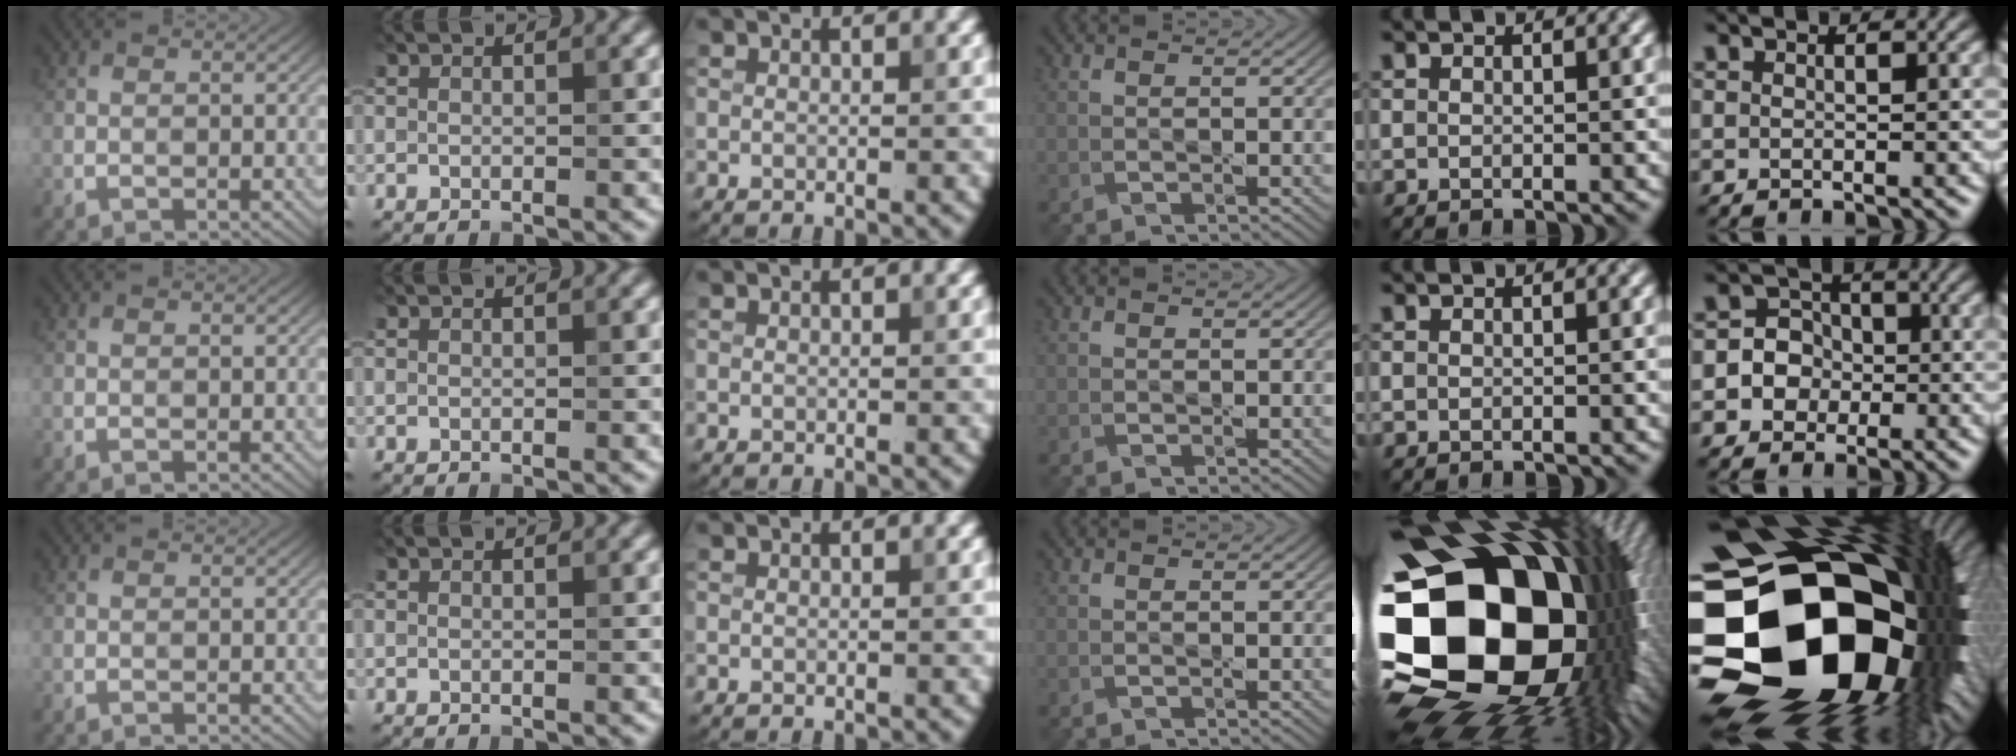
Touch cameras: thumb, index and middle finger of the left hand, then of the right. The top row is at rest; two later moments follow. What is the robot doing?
{"motion": "press", "object": "stapler"}